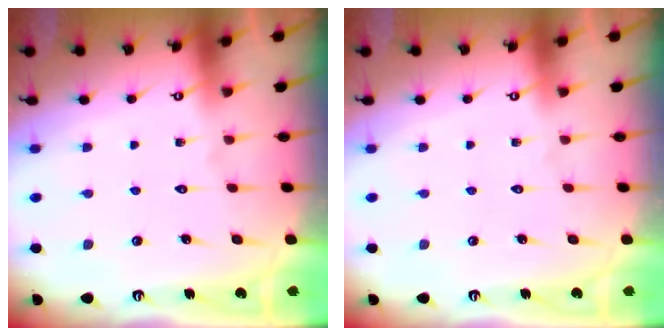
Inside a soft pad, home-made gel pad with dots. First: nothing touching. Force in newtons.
{"total": 0.0}